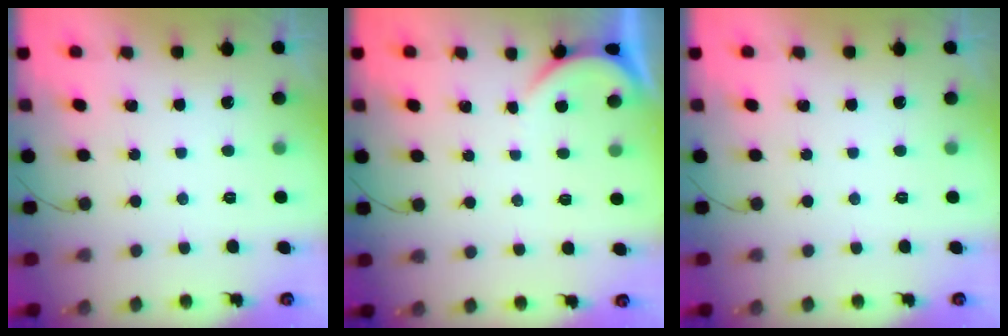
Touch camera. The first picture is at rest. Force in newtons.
{"total": 1.6, "press": 1.6, "slide": 0.2}
{"total": 0.0}